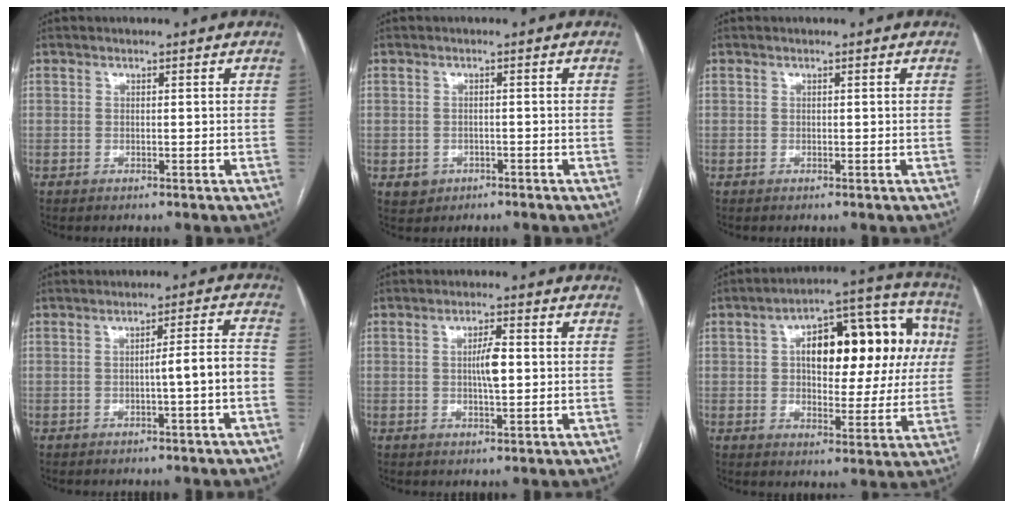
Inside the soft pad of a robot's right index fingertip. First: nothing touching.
{"total": 2.3, "force": [-1.2, 1.9, 0.4], "torque": [-0.004, 0.007, -0.012]}
{"total": 0.0}
{"total": 6.7, "force": [-2.3, -0.7, 6.3], "torque": [-0.085, 0.021, -0.032]}
{"total": 4.0, "force": [0.1, 0.7, 3.9], "torque": [-0.068, 0.002, 0.002]}
{"total": 18.7, "force": [3.6, 8.4, 16.4], "torque": [-0.215, 0.055, 0.051]}